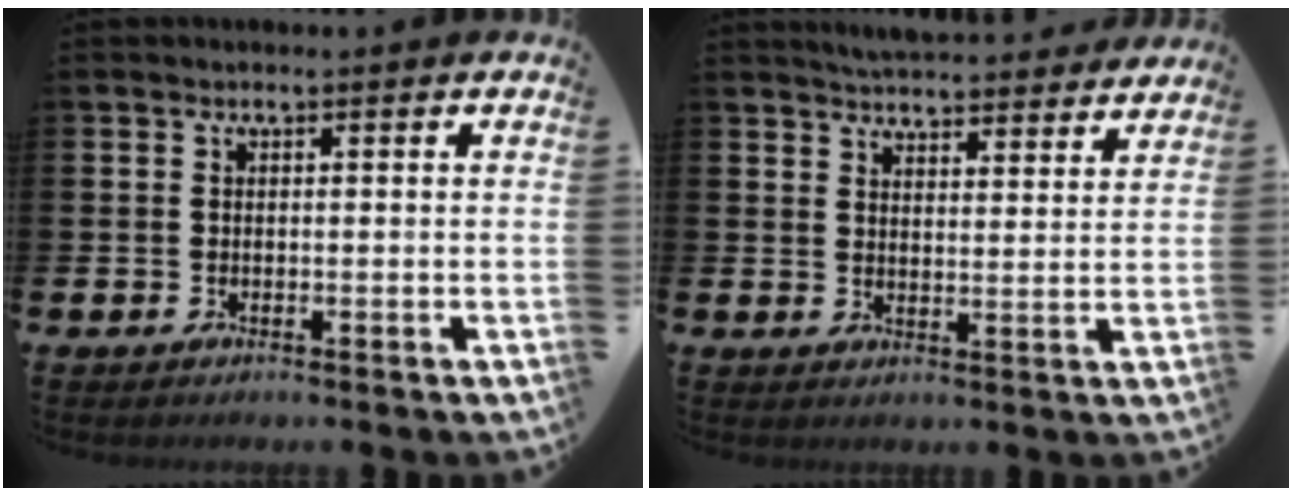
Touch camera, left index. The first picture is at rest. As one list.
[{"total": 5.4, "force": [5.4, 0.4, 0.3], "torque": [-0.005, -0.039, 0.094]}]